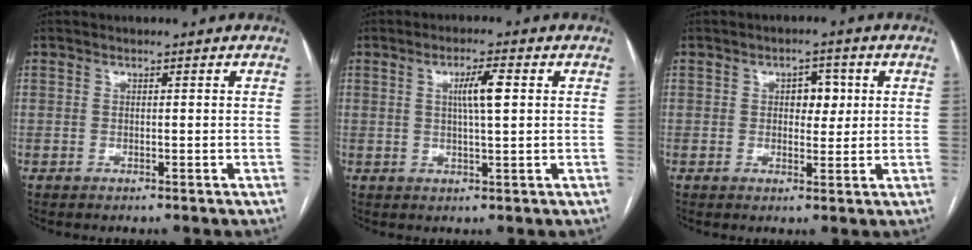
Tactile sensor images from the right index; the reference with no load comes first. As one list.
[{"total": 4.6, "force": [1.1, 0.2, 4.5], "torque": [-0.079, 0.002, 0.018]}, {"total": 3.8, "force": [0.8, 2.3, 3.0], "torque": [-0.038, 0.010, 0.013]}]